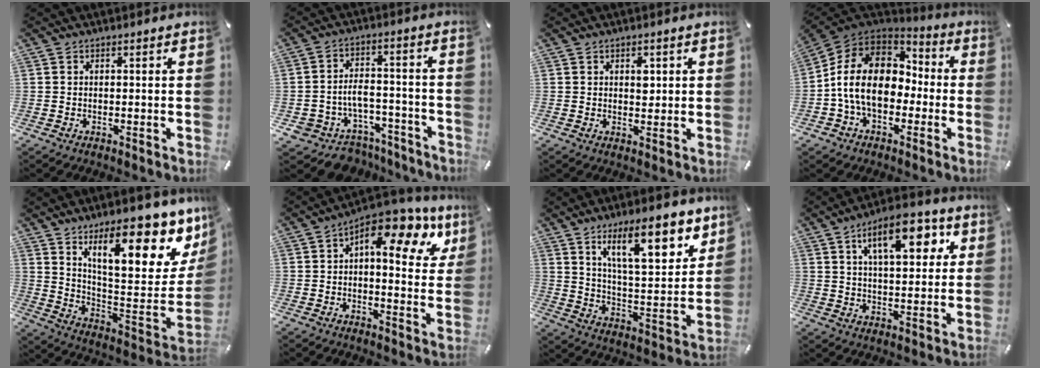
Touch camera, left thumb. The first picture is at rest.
{"total": 7.8, "force": [-3.8, 6.2, 2.5], "torque": [-0.048, 0.020, -0.062]}
{"total": 2.7, "force": [0.9, 1.9, 1.7], "torque": [-0.005, -0.008, 0.007]}
{"total": 14.7, "force": [-2.4, 10.9, 9.5], "torque": [-0.206, 0.030, -0.042]}
{"total": 24.2, "force": [15.0, 8.0, 17.2], "torque": [-0.232, -0.117, 0.245]}
{"total": 13.0, "force": [6.5, 5.4, 9.9], "torque": [-0.139, -0.045, 0.104]}
{"total": 18.6, "force": [11.4, 6.8, 13.1], "torque": [-0.197, -0.056, 0.183]}
{"total": 14.7, "force": [6.7, 6.8, 11.1], "torque": [-0.163, -0.012, 0.108]}